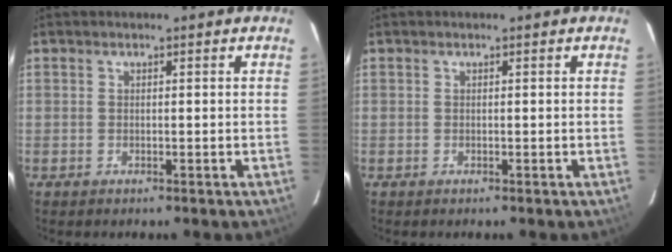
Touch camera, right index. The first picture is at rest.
{"total": 0.0}